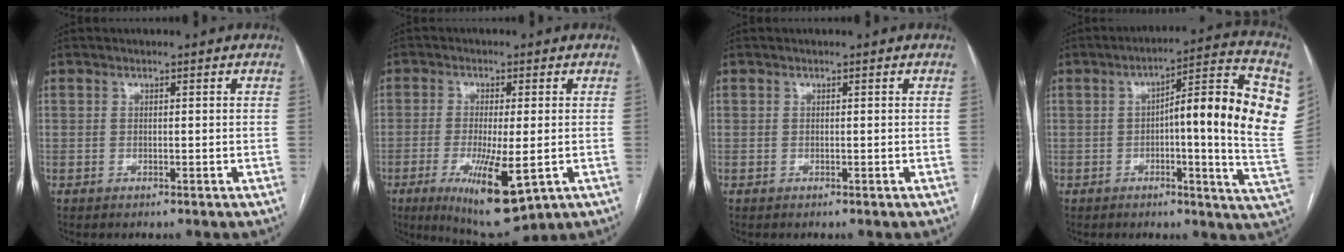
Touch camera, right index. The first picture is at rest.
{"total": 11.7, "force": [-4.0, 2.5, 10.7], "torque": [-0.185, -0.031, -0.054]}
{"total": 0.0}
{"total": 18.8, "force": [2.5, 1.0, 18.6], "torque": [-0.207, 0.026, 0.027]}